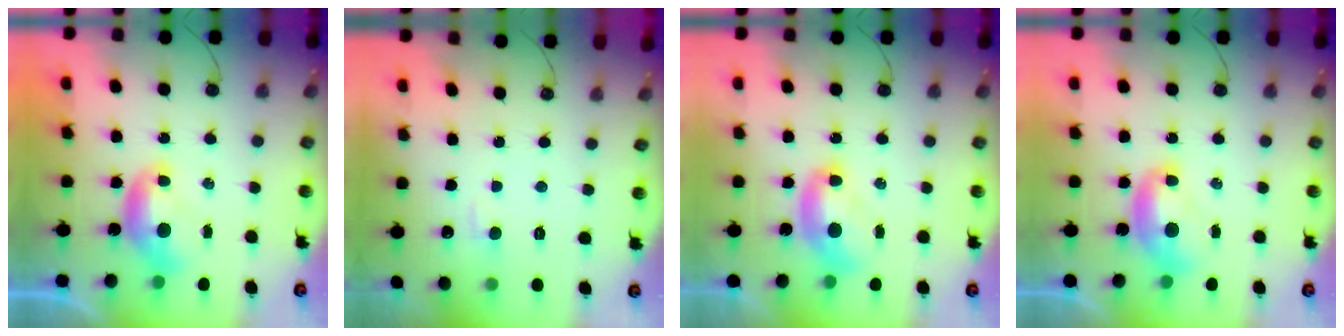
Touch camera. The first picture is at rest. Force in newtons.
{"total": 2.5, "press": 2.4, "slide": 0.5}
{"total": 2.0, "press": 2.0, "slide": 0.2}
{"total": 1.7, "press": 1.7, "slide": 0.1}